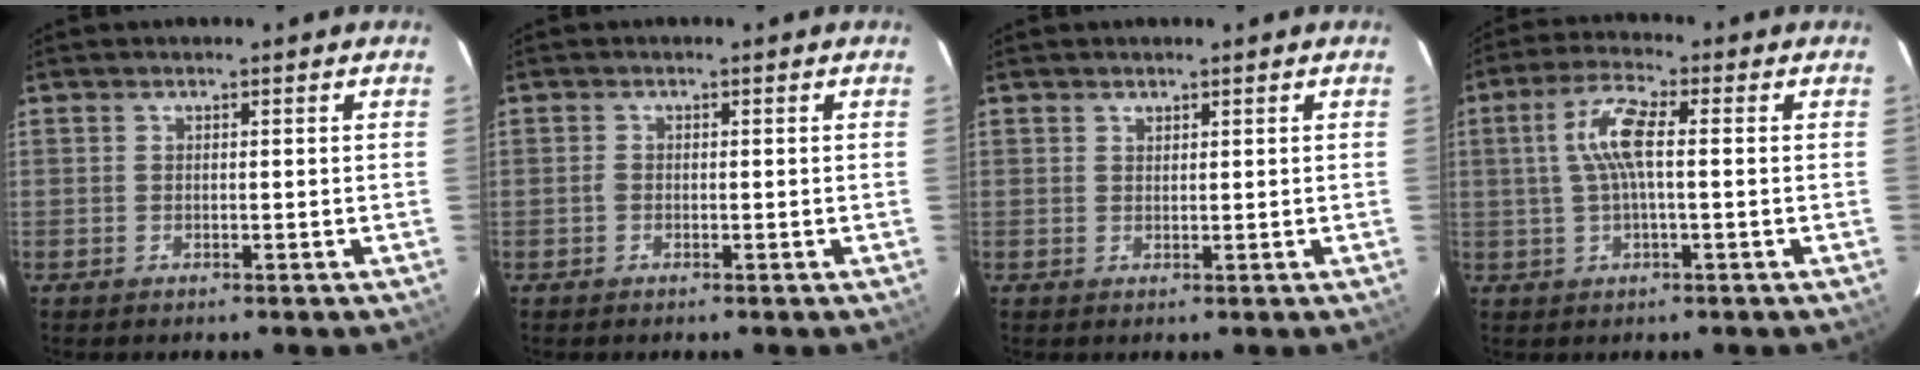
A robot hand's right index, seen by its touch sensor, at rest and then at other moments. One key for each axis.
{"total": 0.7, "fx": -0.3, "fy": 0.6, "fz": 0.4, "tx": -0.006, "ty": 0.002, "tz": -0.007}
{"total": 0.9, "fx": 0.7, "fy": 0.5, "fz": 0.1, "tx": -0.001, "ty": 0.002, "tz": 0.013}
{"total": 7.3, "fx": 0.6, "fy": 1.6, "fz": 7.1, "tx": -0.142, "ty": 0.011, "tz": 0.014}